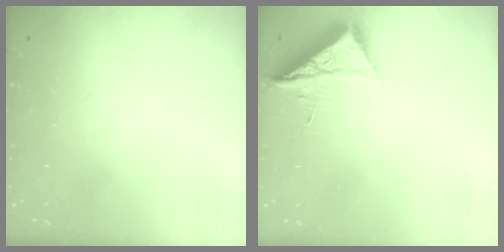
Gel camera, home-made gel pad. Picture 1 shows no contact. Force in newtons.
{"total": 7.4, "press": 7.4, "slide": 0.3}